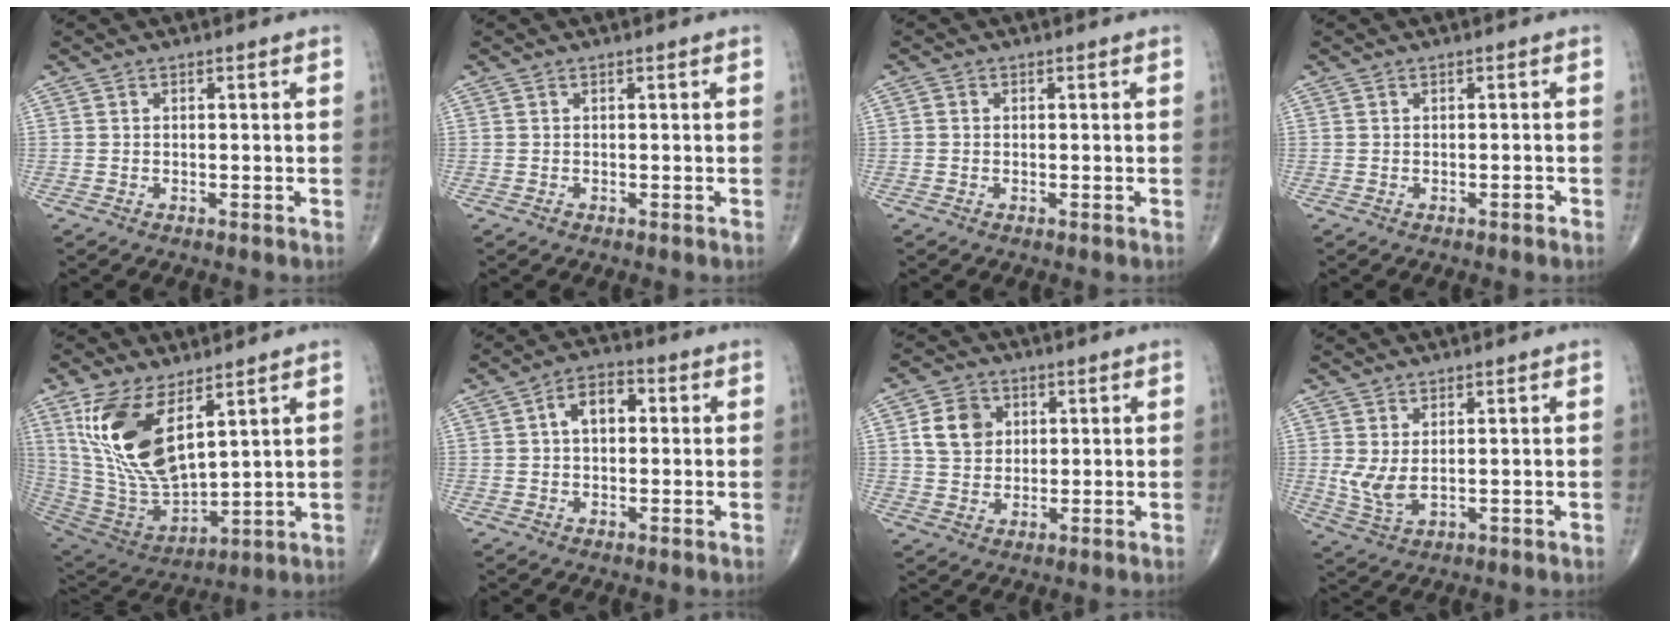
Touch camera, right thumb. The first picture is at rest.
{"total": 0.0}
{"total": 0.6, "force": [0.0, 0.6, 0.2], "torque": [-0.001, 0.001, -0.003]}
{"total": 0.6, "force": [-0.4, 0.2, 0.5], "torque": [-0.008, -0.001, -0.006]}
{"total": 18.6, "force": [8.0, 8.4, 14.6], "torque": [-0.279, -0.038, 0.174]}
{"total": 6.6, "force": [1.1, 4.1, 5.0], "torque": [-0.074, 0.018, 0.010]}
{"total": 7.4, "force": [2.0, 6.1, 3.7], "torque": [-0.045, -0.004, 0.036]}
{"total": 4.9, "force": [0.9, 2.2, 4.3], "torque": [-0.094, -0.011, 0.027]}